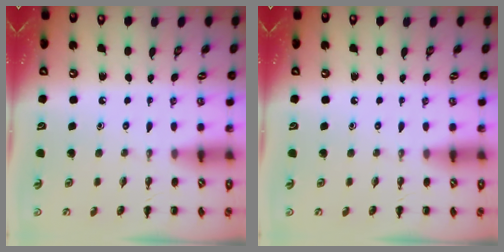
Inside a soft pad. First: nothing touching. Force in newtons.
{"total": 0.0}